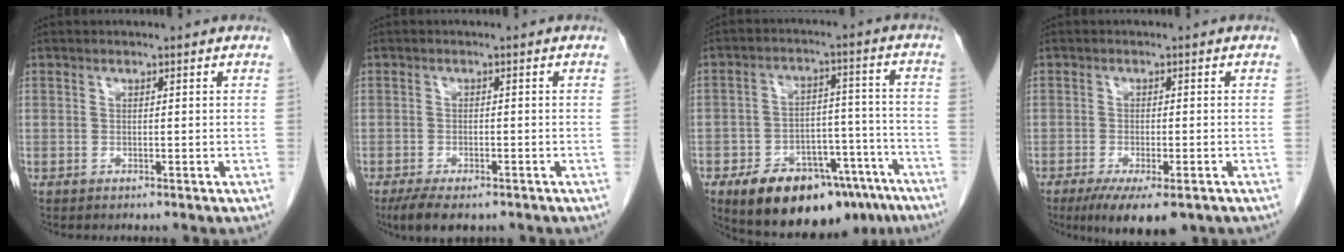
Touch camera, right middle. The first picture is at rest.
{"total": 6.1, "force": [-4.4, 2.2, 3.5], "torque": [-0.057, -0.012, -0.068]}
{"total": 18.3, "force": [-13.1, 8.5, 9.7], "torque": [-0.115, 0.034, -0.188]}
{"total": 8.6, "force": [-5.6, 2.2, 6.1], "torque": [-0.091, -0.020, -0.084]}